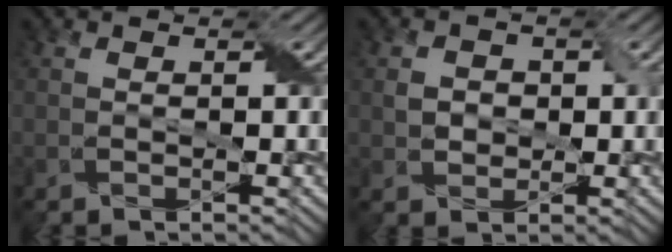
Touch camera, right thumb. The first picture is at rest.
{"total": 2.4, "force": [0.1, 2.3, 0.8], "torque": [-0.018, -0.004, 0.001]}